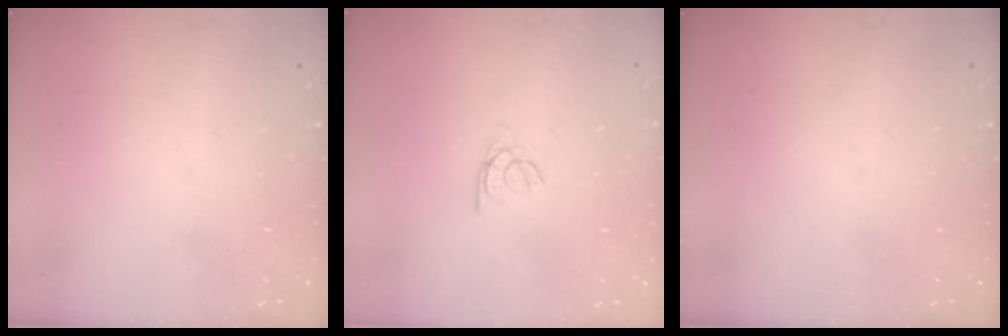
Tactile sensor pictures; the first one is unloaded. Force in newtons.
{"total": 2.5, "press": 2.4, "slide": 0.3}
{"total": 0.0}